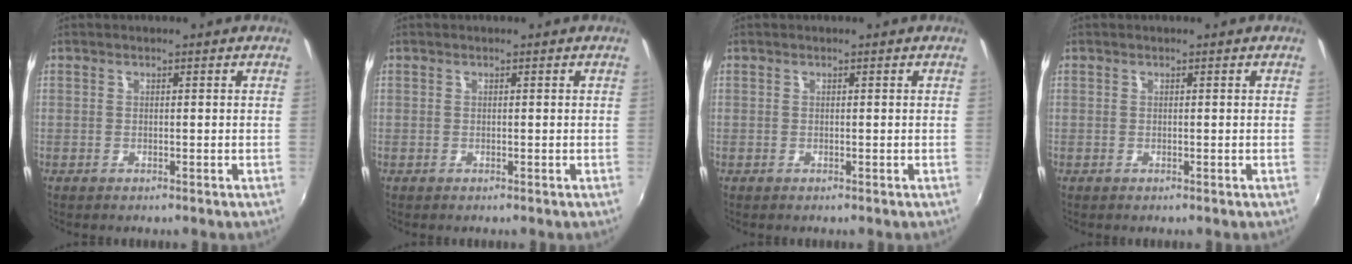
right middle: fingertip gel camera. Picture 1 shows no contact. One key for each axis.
{"total": 0.0}
{"total": 0.0}
{"total": 0.0}